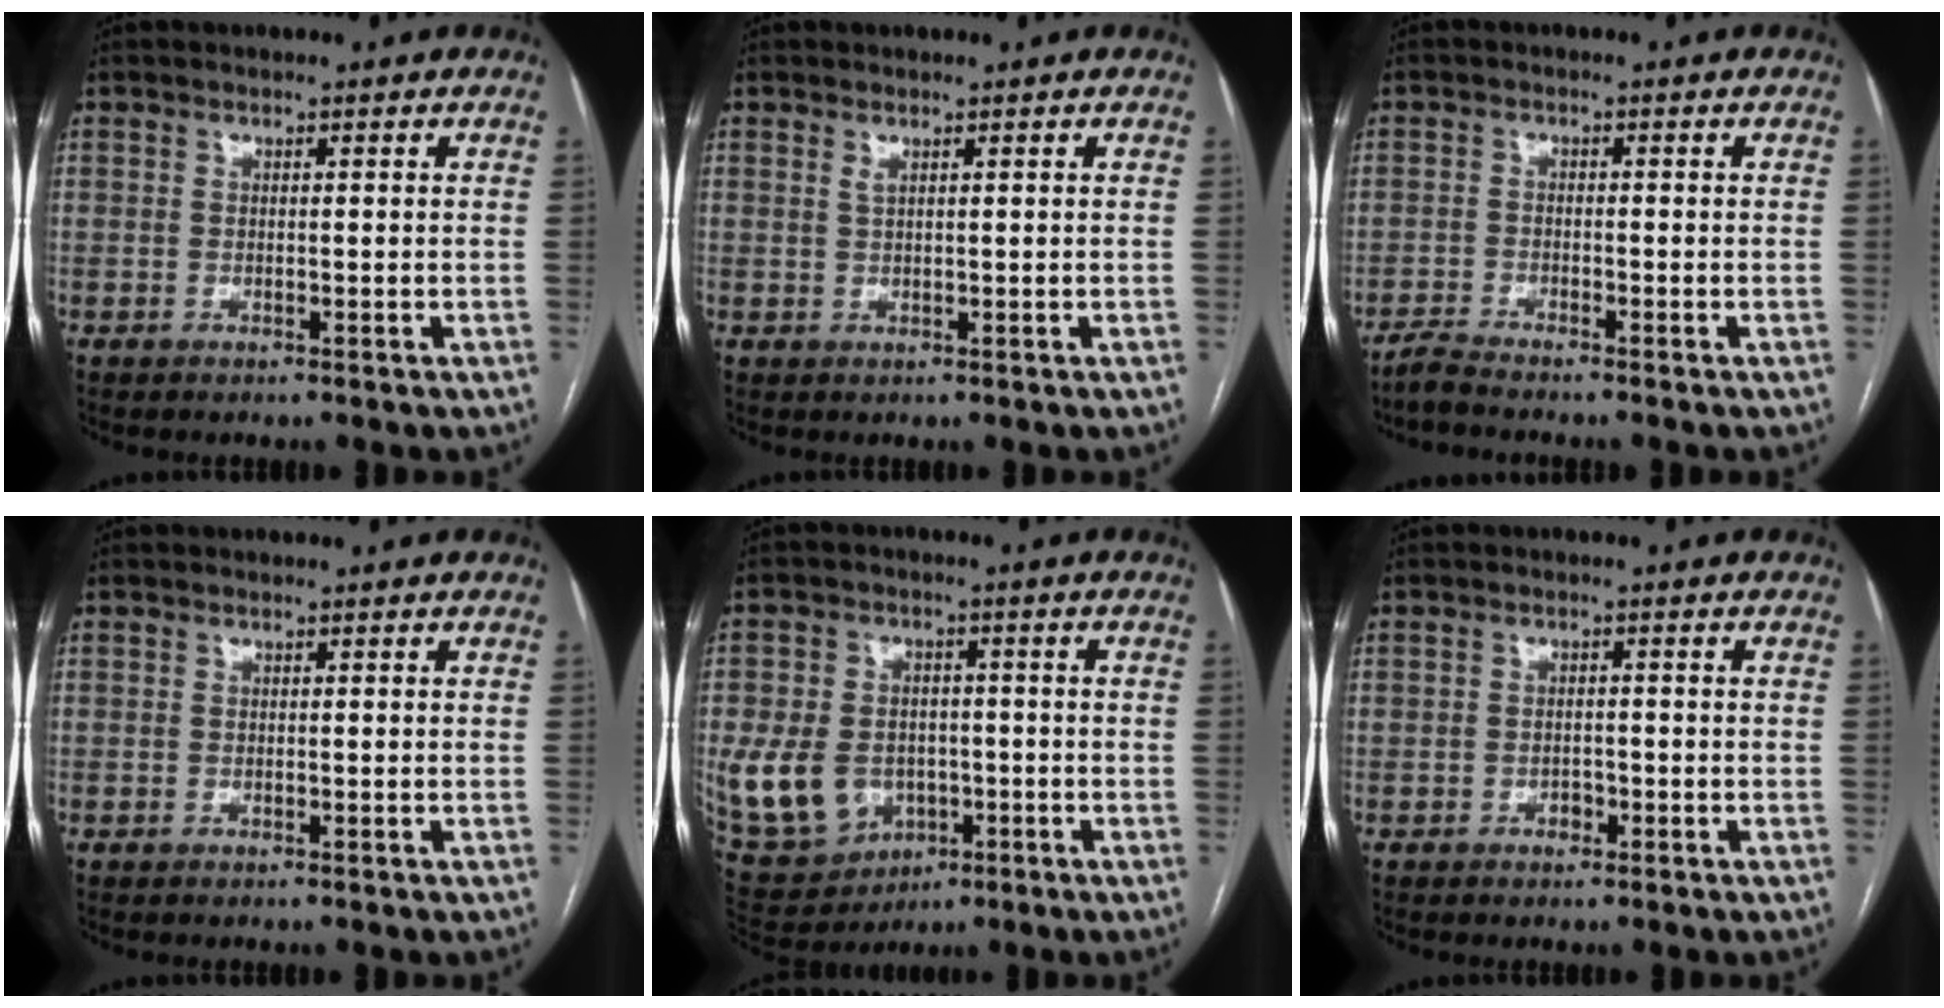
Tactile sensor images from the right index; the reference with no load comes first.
{"total": 0.7, "force": [0.5, 0.1, 0.6], "torque": [-0.017, -0.002, 0.012]}
{"total": 2.5, "force": [-2.4, -0.5, 0.6], "torque": [-0.020, -0.011, -0.051]}
{"total": 0.0}
{"total": 16.9, "force": [-3.8, 13.4, 9.5], "torque": [-0.245, 0.009, -0.040]}
{"total": 1.7, "force": [-0.8, 1.3, 0.9], "torque": [-0.012, 0.005, -0.011]}